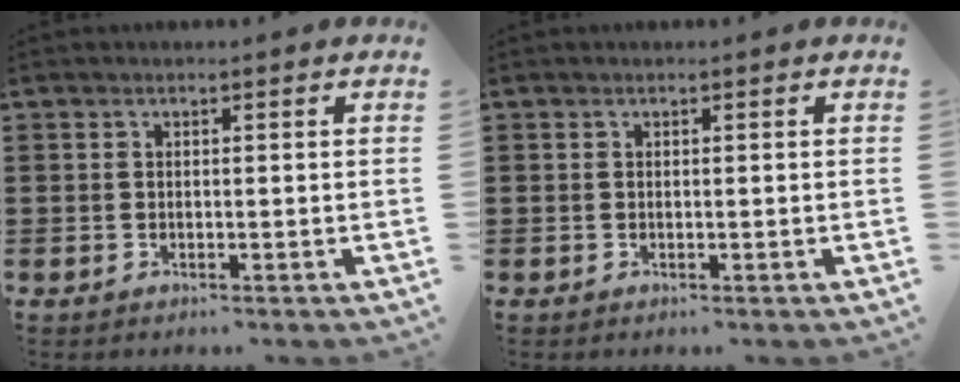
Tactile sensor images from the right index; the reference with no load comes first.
{"total": 0.0}